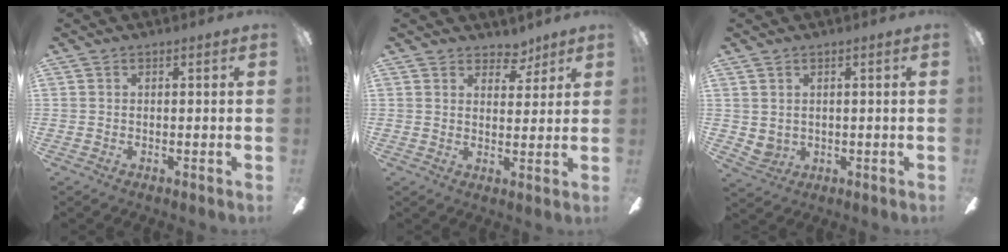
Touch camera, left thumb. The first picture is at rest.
{"total": 5.1, "force": [4.1, 2.7, 1.3], "torque": [-0.006, -0.023, 0.071]}
{"total": 2.7, "force": [1.6, 2.1, 0.6], "torque": [-0.018, -0.003, 0.031]}